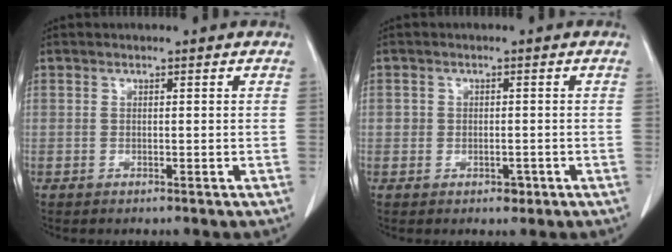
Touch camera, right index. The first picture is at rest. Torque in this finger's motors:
{"motor_torque": [-0.13, 0.14, -0.03, 0.00]}